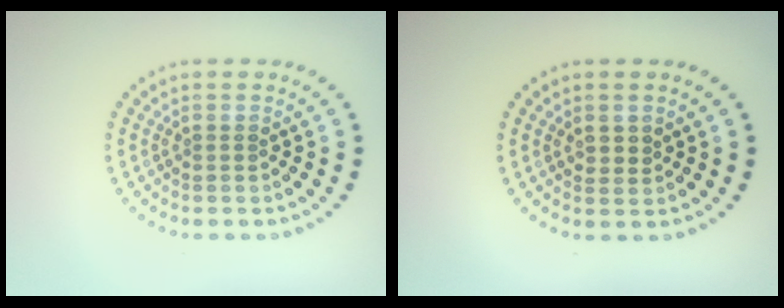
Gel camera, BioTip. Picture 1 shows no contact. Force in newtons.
{"total": 1.3, "press": 1.2, "slide": 0.5}